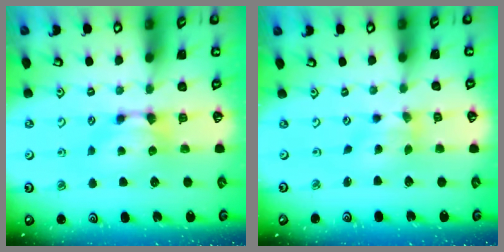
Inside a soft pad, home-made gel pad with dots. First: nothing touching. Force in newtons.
{"total": 1.7, "press": 1.0, "slide": 1.3}